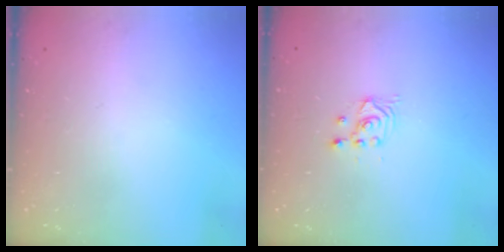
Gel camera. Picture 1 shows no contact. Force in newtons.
{"total": 2.4, "press": 2.3, "slide": 0.2}